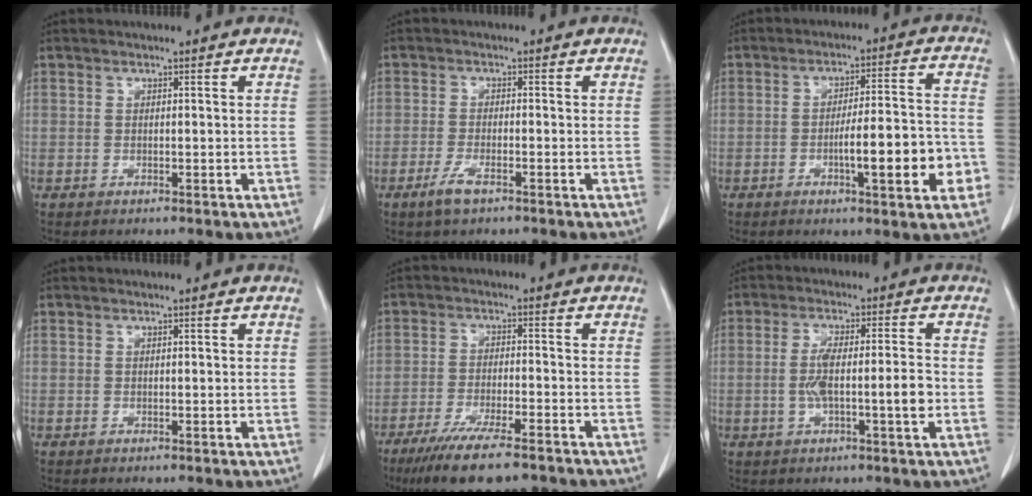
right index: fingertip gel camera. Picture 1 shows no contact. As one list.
[{"total": 3.2, "force": [-2.0, 0.6, 2.4], "torque": [-0.051, -0.004, -0.037]}, {"total": 11.4, "force": [-3.7, 1.6, 10.7], "torque": [-0.157, 0.012, -0.049]}, {"total": 0.0}, {"total": 11.7, "force": [-9.0, 1.7, 7.3], "torque": [-0.116, -0.026, -0.143]}, {"total": 7.2, "force": [-1.3, 0.7, 7.0], "torque": [-0.133, 0.010, -0.022]}]